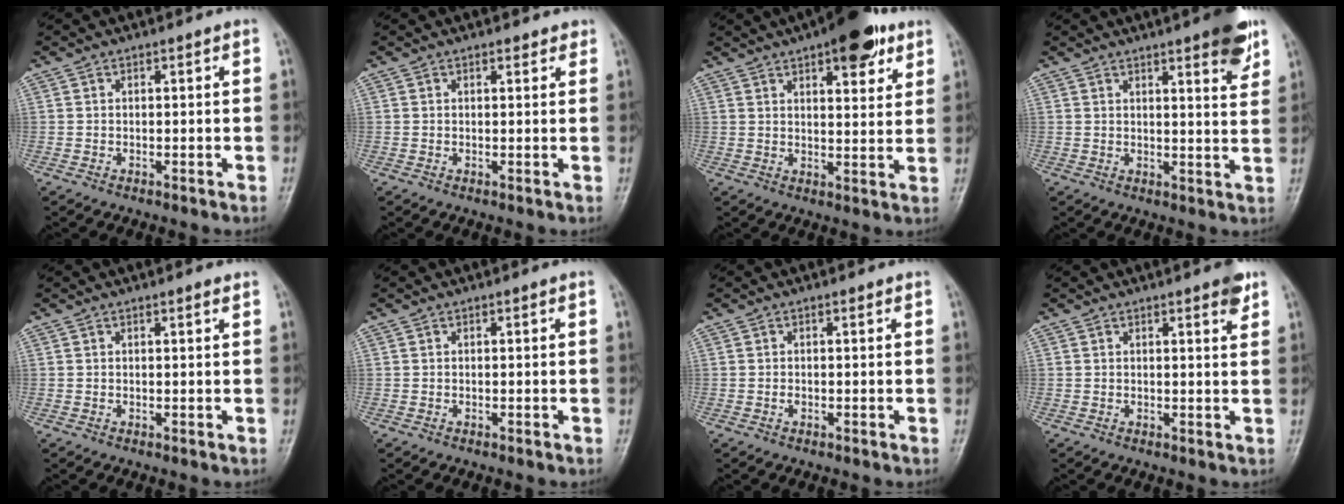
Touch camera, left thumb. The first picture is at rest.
{"total": 1.5, "force": [1.1, 0.8, 0.7], "torque": [0.000, -0.004, 0.010]}
{"total": 12.3, "force": [7.2, 4.7, 8.8], "torque": [-0.089, -0.026, 0.098]}
{"total": 8.0, "force": [5.0, 1.6, 6.0], "torque": [-0.064, -0.024, 0.061]}
{"total": 0.9, "force": [0.7, 0.1, 0.6], "torque": [-0.007, -0.001, 0.009]}
{"total": 0.0}
{"total": 0.6, "force": [0.0, 0.4, 0.4], "torque": [-0.005, 0.000, 0.000]}
{"total": 3.0, "force": [1.9, 0.6, 2.2], "torque": [-0.022, -0.009, 0.022]}